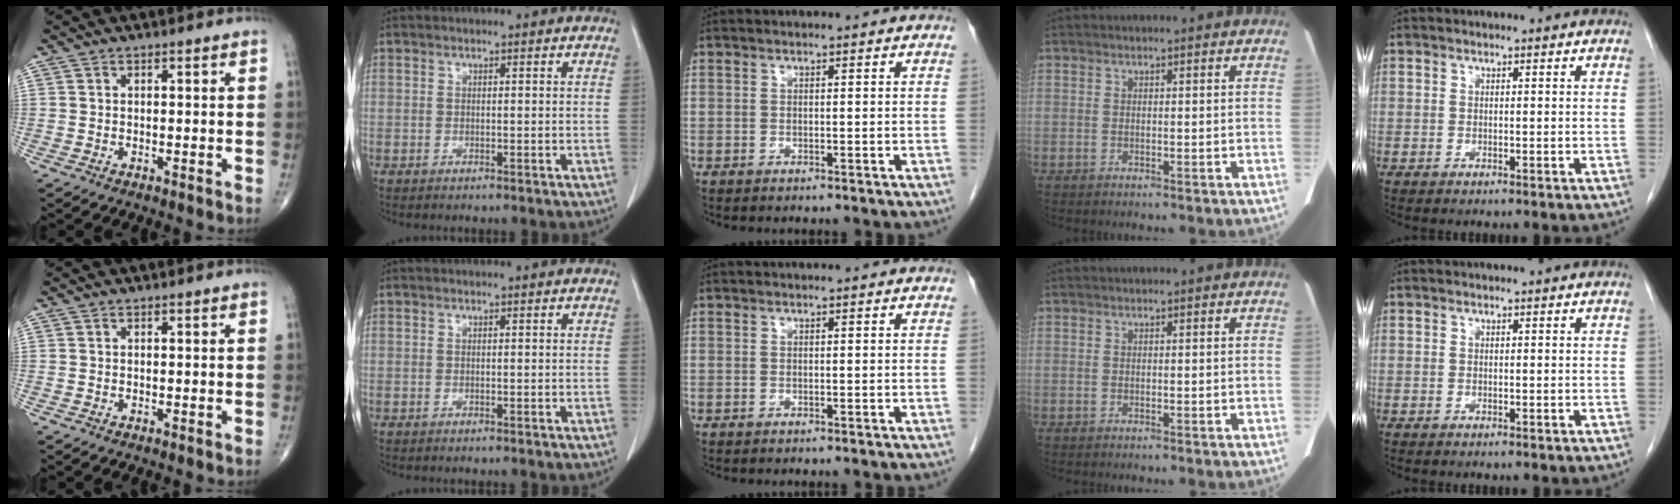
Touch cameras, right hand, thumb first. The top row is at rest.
{}